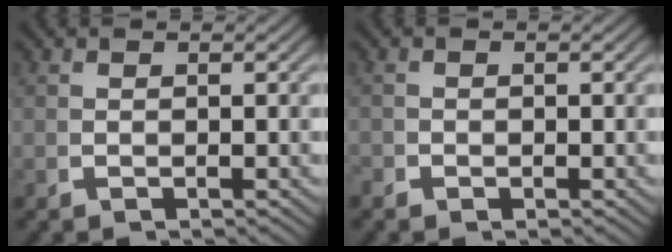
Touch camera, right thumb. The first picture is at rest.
{"total": 0.5, "force": [-0.4, 0.3, -0.1], "torque": [0.004, -0.004, -0.011]}